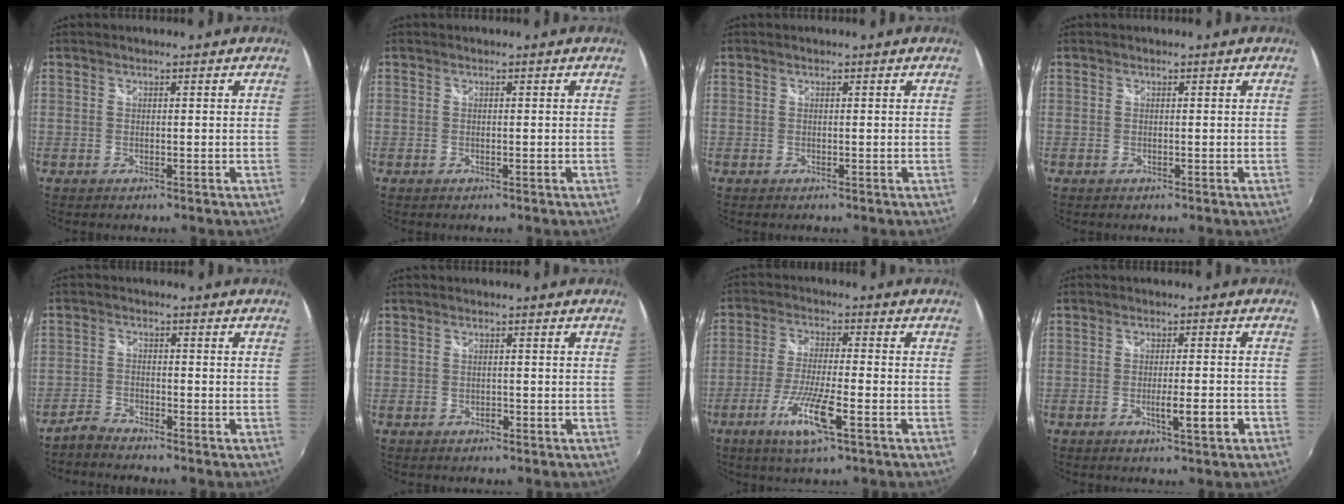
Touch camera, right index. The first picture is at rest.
{"total": 0.6, "force": [-0.3, 0.0, 0.6], "torque": [-0.007, 0.002, -0.005]}
{"total": 0.0}
{"total": 0.0}
{"total": 3.0, "force": [-2.9, 0.5, 0.5], "torque": [-0.019, -0.004, -0.064]}
{"total": 0.8, "force": [-0.5, 0.5, 0.3], "torque": [-0.007, -0.001, -0.008]}
{"total": 9.5, "force": [-4.5, 1.0, 8.4], "torque": [-0.171, -0.015, -0.085]}
{"total": 4.7, "force": [-2.0, 0.3, 4.2], "torque": [-0.068, -0.008, -0.031]}